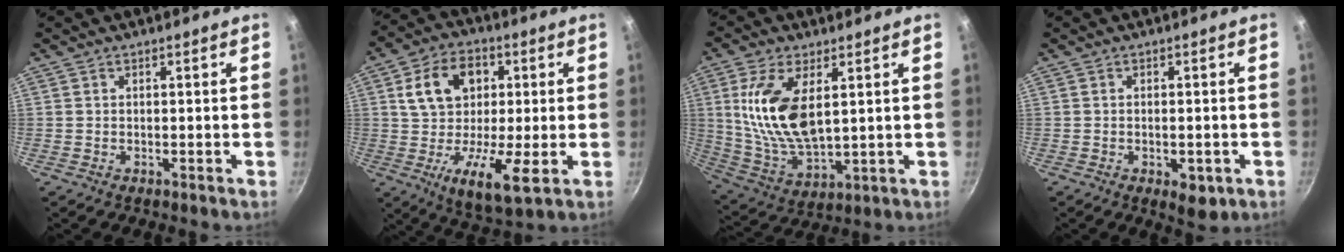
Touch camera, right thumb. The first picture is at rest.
{"total": 15.9, "force": [0.9, 9.5, 12.7], "torque": [-0.187, 0.004, 0.003]}
{"total": 15.4, "force": [3.7, 7.6, 12.8], "torque": [-0.246, -0.023, 0.082]}
{"total": 5.0, "force": [-1.9, 2.4, 4.0], "torque": [-0.047, 0.001, -0.020]}